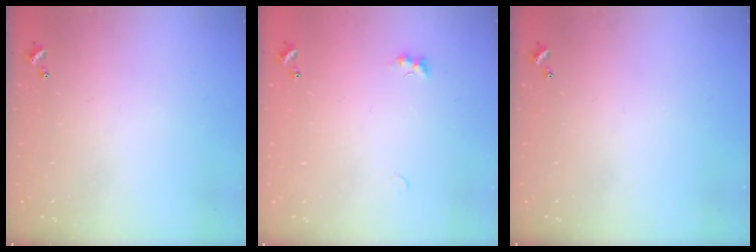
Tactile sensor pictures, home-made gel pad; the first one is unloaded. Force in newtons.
{"total": 1.4, "press": 1.3, "slide": 0.5}
{"total": 0.0}